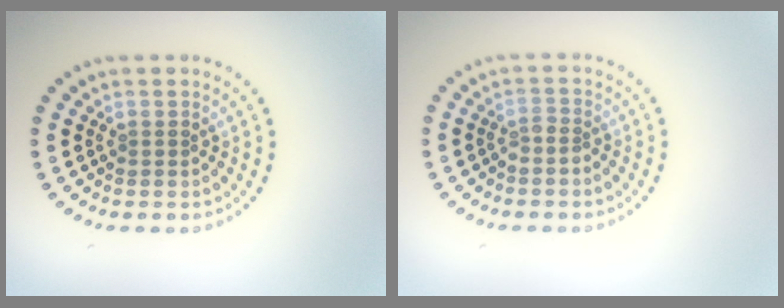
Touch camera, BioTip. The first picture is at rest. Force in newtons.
{"total": 1.0, "press": 0.6, "slide": 0.8}